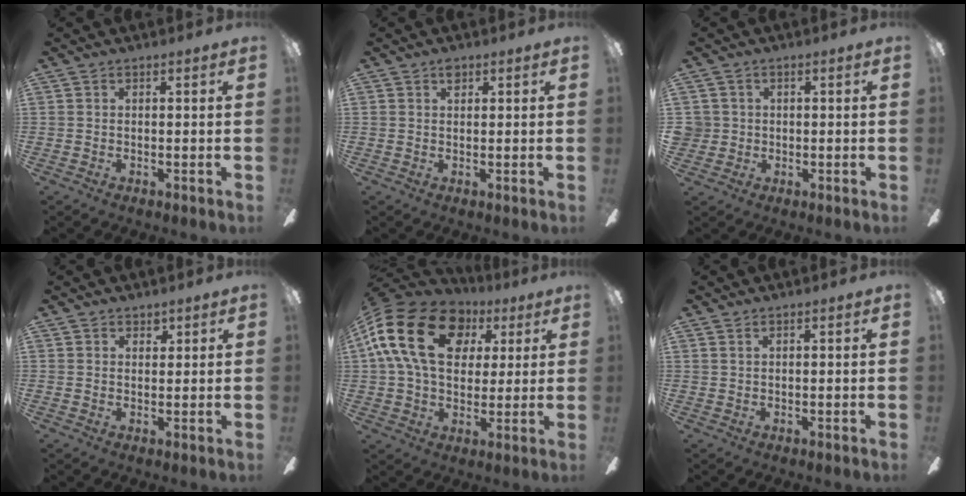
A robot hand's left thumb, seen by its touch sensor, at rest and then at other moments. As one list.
[{"total": 1.7, "force": [1.2, 1.0, 0.8], "torque": [-0.003, -0.008, 0.020]}, {"total": 3.3, "force": [0.4, 3.3, 0.3], "torque": [-0.008, 0.003, 0.009]}, {"total": 2.5, "force": [2.0, 1.4, 0.1], "torque": [0.000, -0.009, 0.039]}, {"total": 20.8, "force": [6.2, 14.8, 13.2], "torque": [-0.254, 0.004, 0.110]}, {"total": 0.9, "force": [0.8, 0.3, 0.0], "torque": [-0.001, 0.000, 0.016]}]